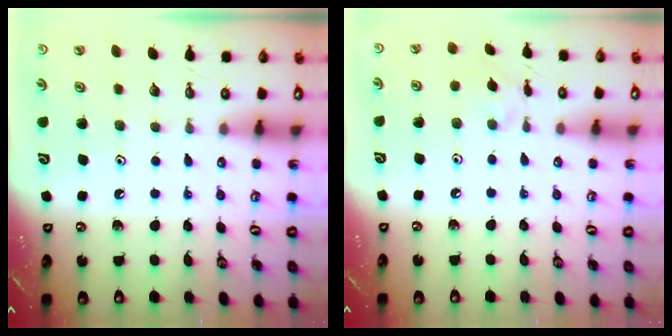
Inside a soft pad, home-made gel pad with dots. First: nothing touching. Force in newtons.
{"total": 2.1, "press": 2.1, "slide": 0.4}